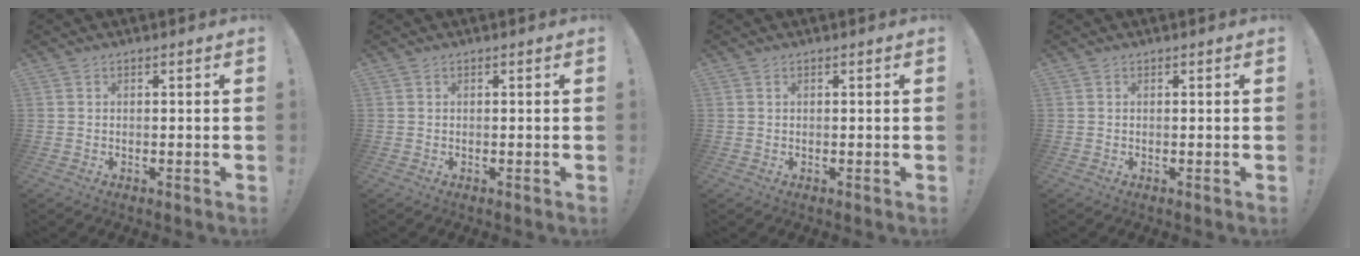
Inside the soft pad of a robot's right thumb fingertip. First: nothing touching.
{"total": 0.0}
{"total": 0.0}
{"total": 0.0}